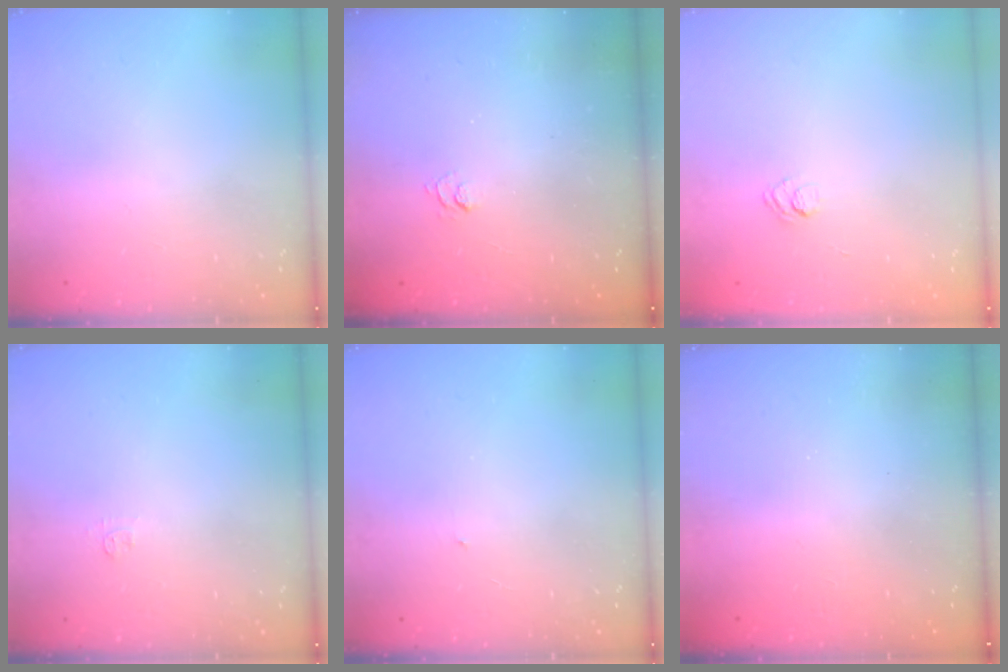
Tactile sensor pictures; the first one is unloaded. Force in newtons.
{"total": 1.9, "press": 1.5, "slide": 1.3}
{"total": 3.3, "press": 3.1, "slide": 1.1}
{"total": 3.1, "press": 3.0, "slide": 0.4}
{"total": 0.6, "press": 0.6, "slide": 0.1}
{"total": 2.5, "press": 2.4, "slide": 0.8}